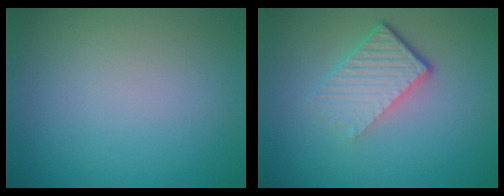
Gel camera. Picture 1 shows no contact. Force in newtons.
{"total": 4.5, "press": 2.8, "slide": 3.5}